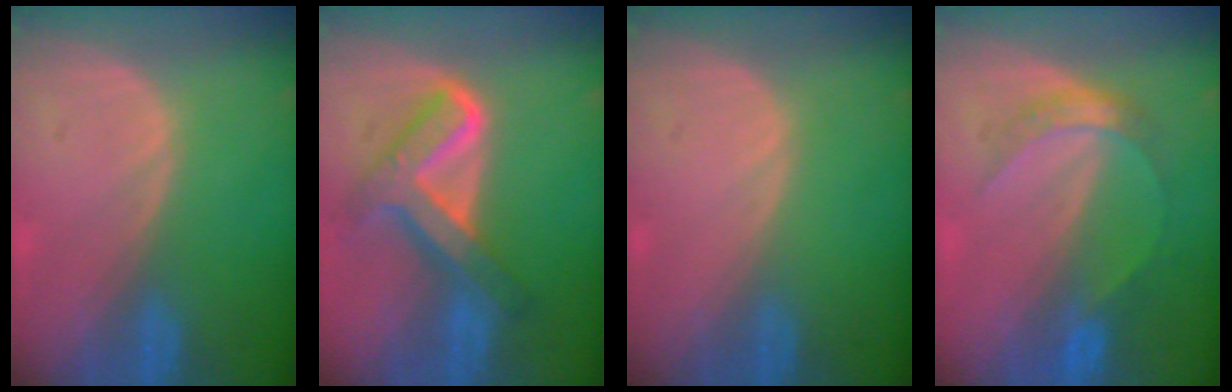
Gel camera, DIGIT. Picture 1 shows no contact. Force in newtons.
{"total": 8.4, "press": 8.4, "slide": 0.7}
{"total": 0.0}
{"total": 4.8, "press": 4.5, "slide": 1.6}